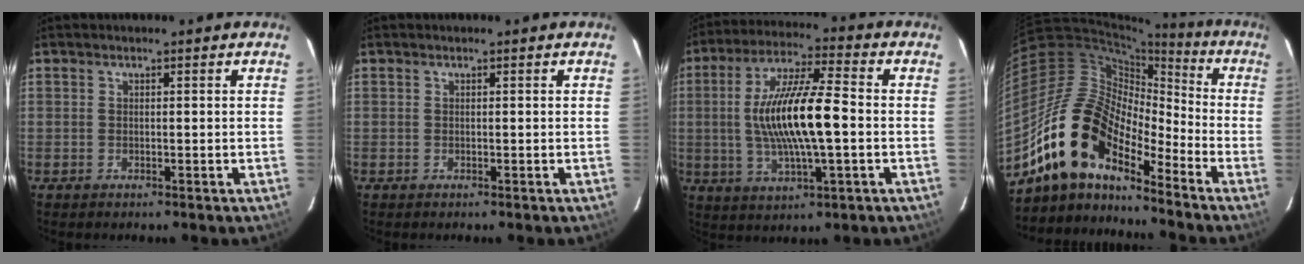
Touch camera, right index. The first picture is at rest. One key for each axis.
{"total": 0.0}
{"total": 15.4, "fx": -0.8, "fy": 3.3, "fz": 15.0, "tx": -0.286, "ty": 0.005, "tz": -0.015}
{"total": 16.5, "fx": -12.7, "fy": 6.3, "fz": 8.5, "tx": -0.148, "ty": 0.002, "tz": -0.252}